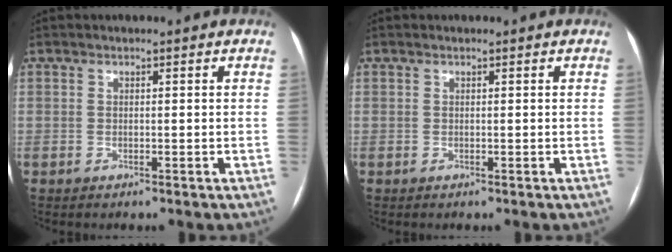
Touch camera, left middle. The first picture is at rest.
{"total": 0.0}